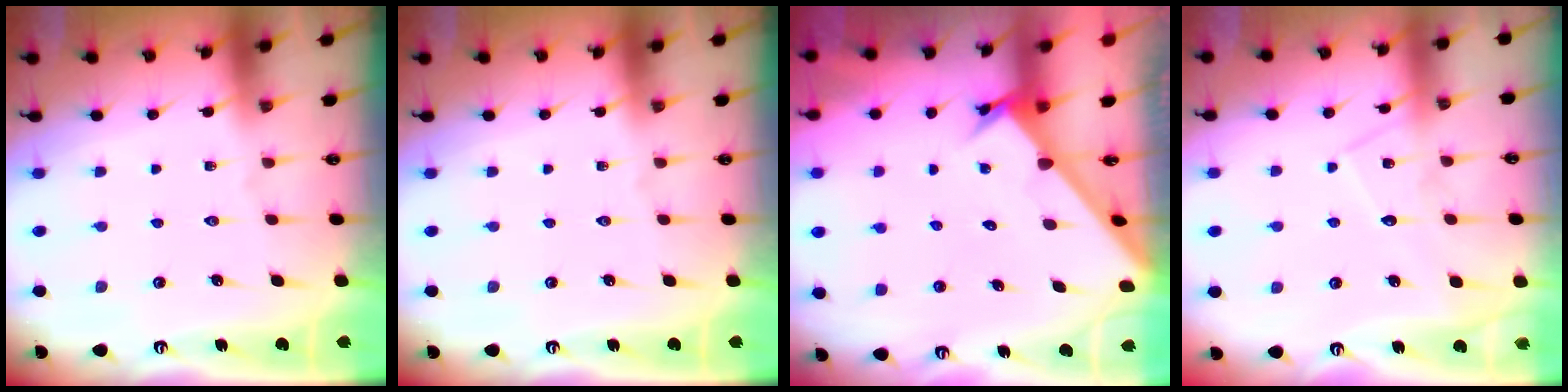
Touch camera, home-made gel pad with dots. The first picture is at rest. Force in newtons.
{"total": 0.0}
{"total": 2.6, "press": 2.6, "slide": 0.2}
{"total": 8.1, "press": 8.0, "slide": 0.6}